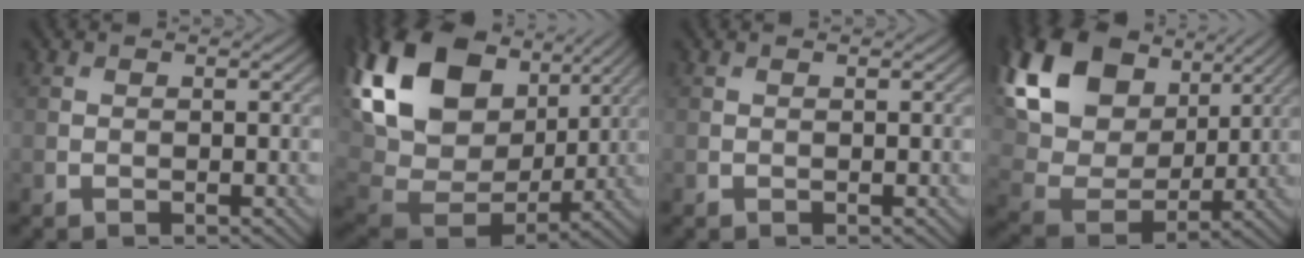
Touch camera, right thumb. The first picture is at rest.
{"total": 20.4, "force": [7.4, 13.7, 13.1], "torque": [-0.323, 0.026, 0.154]}
{"total": 0.0}
{"total": 20.1, "force": [8.9, 13.8, 11.5], "torque": [-0.307, 0.054, 0.181]}